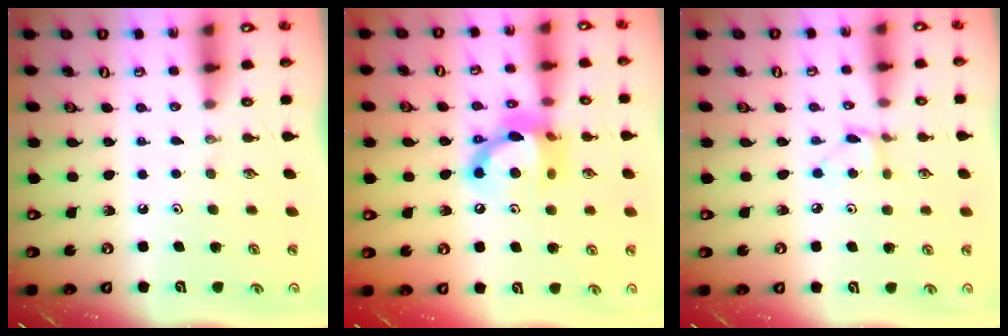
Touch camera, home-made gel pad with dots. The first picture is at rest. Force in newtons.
{"total": 15.4, "press": 15.4, "slide": 1.0}
{"total": 3.7, "press": 3.7, "slide": 0.4}